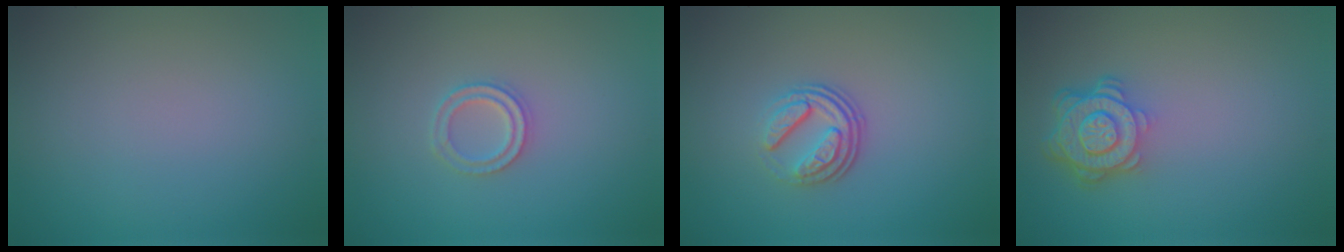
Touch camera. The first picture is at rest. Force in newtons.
{"total": 2.0, "press": 1.9, "slide": 0.4}
{"total": 3.6, "press": 2.5, "slide": 2.6}
{"total": 4.5, "press": 3.5, "slide": 2.9}